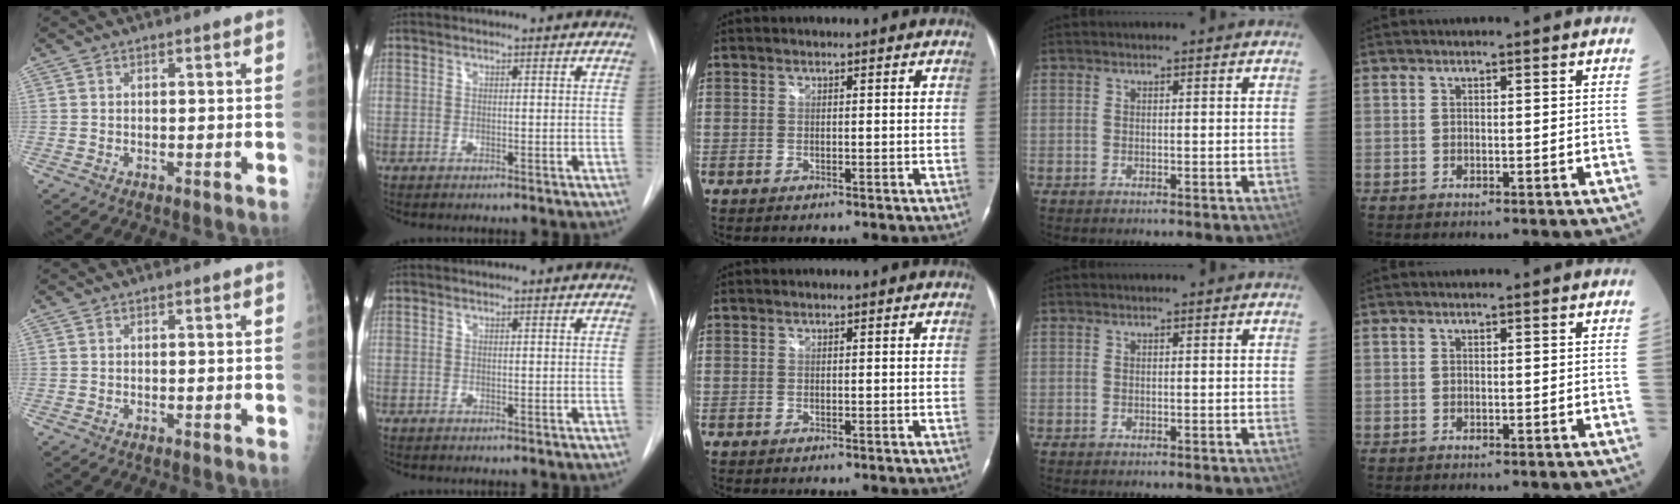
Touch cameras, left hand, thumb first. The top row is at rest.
{}